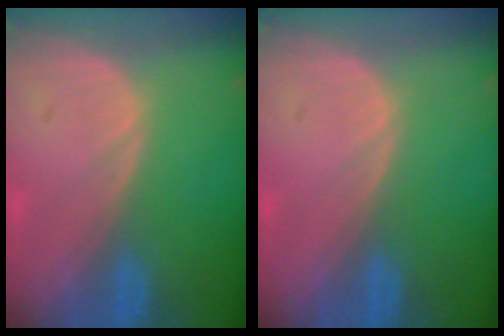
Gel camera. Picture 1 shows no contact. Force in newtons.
{"total": 0.0}